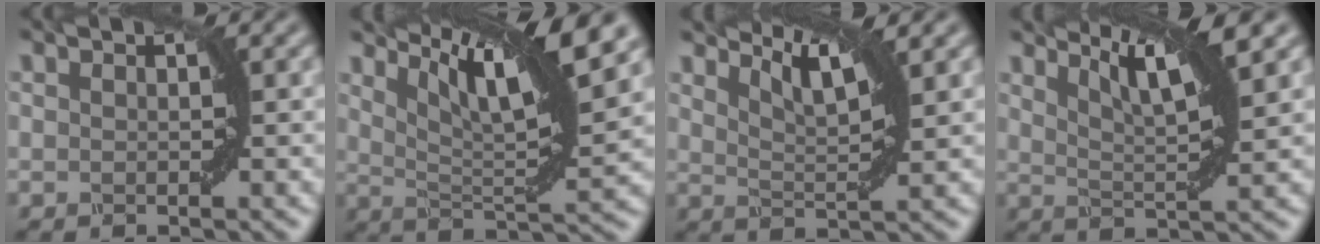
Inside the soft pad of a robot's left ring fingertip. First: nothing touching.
{"total": 10.7, "force": [6.2, 2.2, 8.4], "torque": [-0.129, 0.013, 0.109]}
{"total": 4.4, "force": [3.0, 1.0, 3.1], "torque": [-0.057, 0.007, 0.049]}
{"total": 5.8, "force": [3.5, 1.1, 4.4], "torque": [-0.067, 0.009, 0.065]}